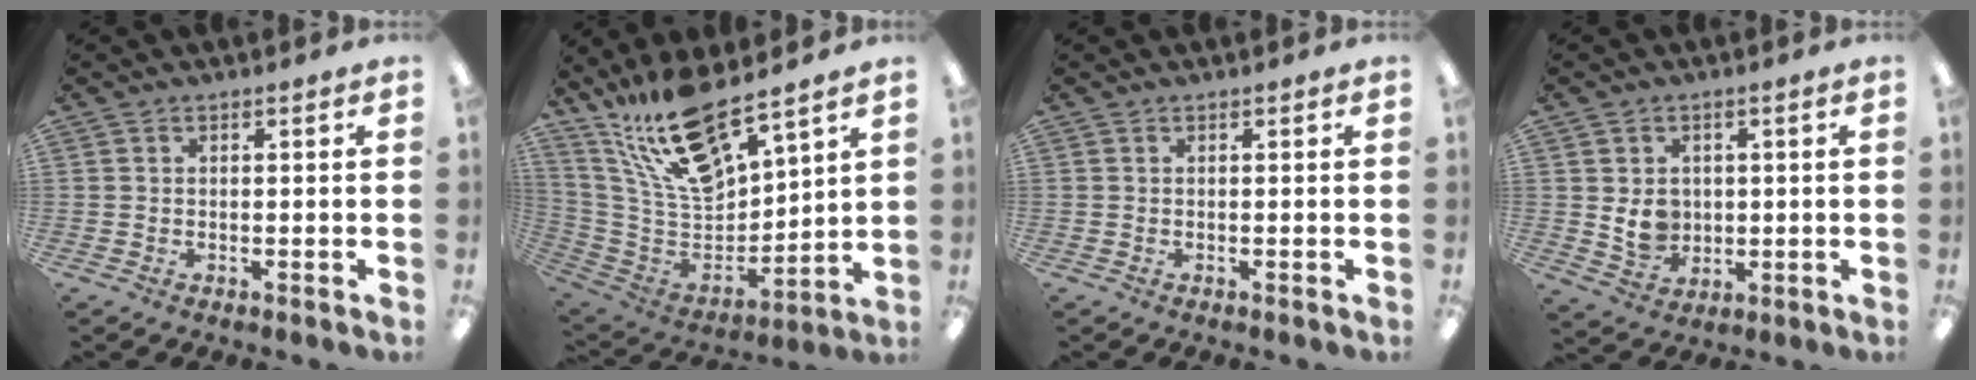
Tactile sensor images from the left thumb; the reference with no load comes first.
{"total": 19.2, "force": [14.9, 5.7, 10.8], "torque": [-0.217, -0.098, 0.261]}
{"total": 0.0}
{"total": 6.1, "force": [0.8, 5.3, 2.8], "torque": [-0.045, 0.001, 0.015]}